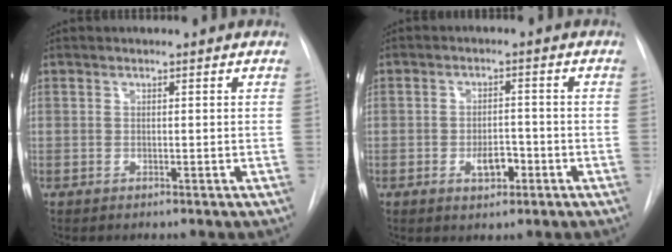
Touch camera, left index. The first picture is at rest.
{"total": 3.7, "force": [-1.6, 1.9, 2.7], "torque": [-0.041, 0.004, -0.019]}